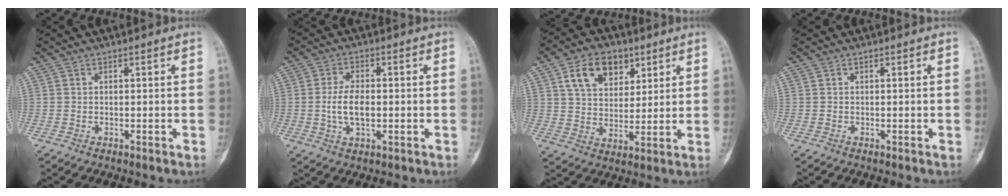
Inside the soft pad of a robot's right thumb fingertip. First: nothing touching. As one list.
[{"total": 6.5, "force": [-0.6, 3.3, 5.5], "torque": [-0.102, 0.002, -0.013]}, {"total": 11.7, "force": [5.5, 7.9, 6.7], "torque": [-0.080, -0.017, 0.097]}, {"total": 0.0}]